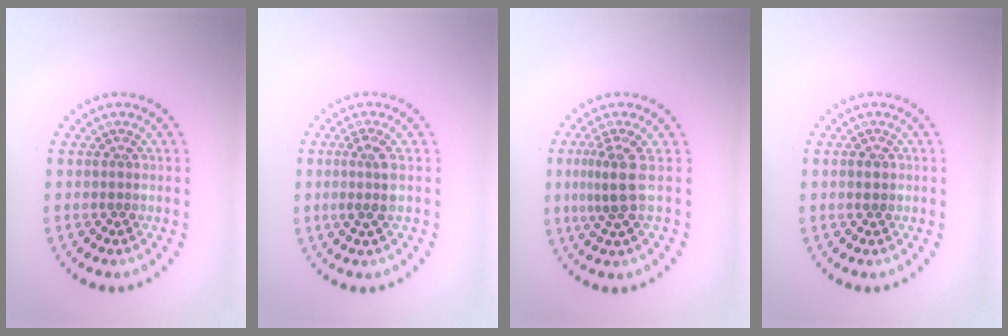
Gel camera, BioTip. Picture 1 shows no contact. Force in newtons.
{"total": 2.1, "press": 1.7, "slide": 1.2}
{"total": 2.8, "press": 2.1, "slide": 1.9}
{"total": 1.3, "press": 1.3, "slide": 0.2}